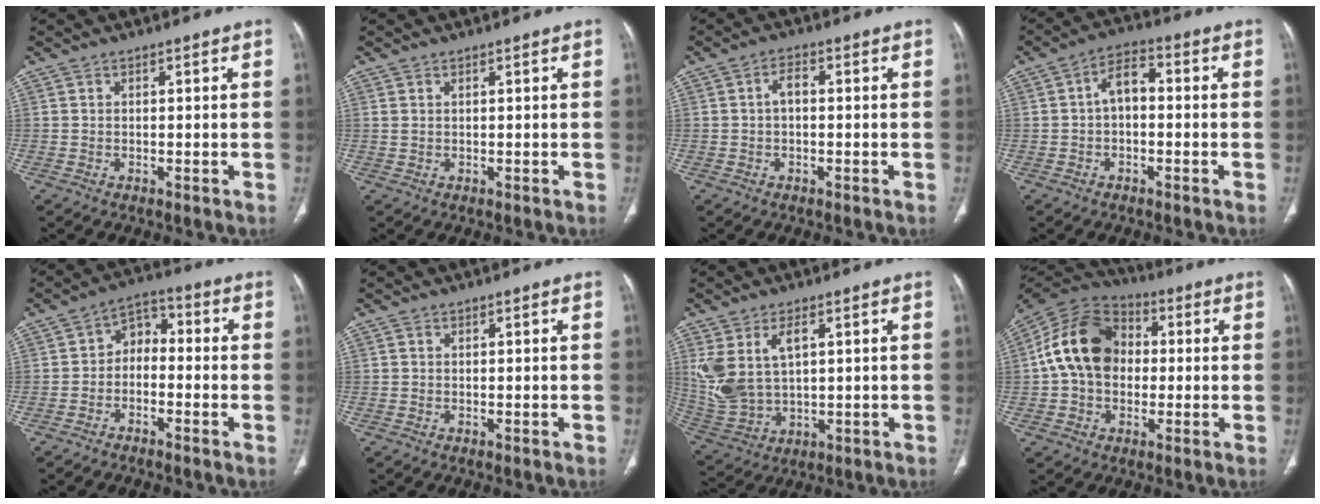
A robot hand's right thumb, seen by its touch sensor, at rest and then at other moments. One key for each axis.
{"total": 0.9, "fx": 0.4, "fy": 0.5, "fz": 0.6, "tx": -0.018, "ty": 0.009, "tz": 0.014}
{"total": 2.8, "fx": 0.0, "fy": 1.6, "fz": 2.3, "tx": -0.040, "ty": 0.013, "tz": -0.004}
{"total": 5.7, "fx": -0.3, "fy": 3.4, "fz": 4.6, "tx": -0.069, "ty": 0.024, "tz": -0.017}
{"total": 5.9, "fx": -1.7, "fy": 4.4, "fz": 3.7, "tx": -0.038, "ty": 0.038, "tz": -0.045}
{"total": 0.0}
{"total": 11.6, "fx": 3.5, "fy": 6.6, "fz": 8.8, "tx": -0.193, "ty": -0.008, "tz": 0.089}
{"total": 16.1, "fx": 0.7, "fy": 12.1, "fz": 10.5, "tx": -0.172, "ty": 0.032, "tz": 0.002}